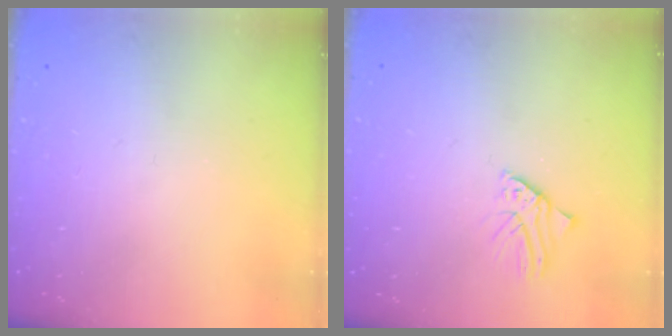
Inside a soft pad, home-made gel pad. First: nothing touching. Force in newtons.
{"total": 1.6, "press": 1.6, "slide": 0.2}